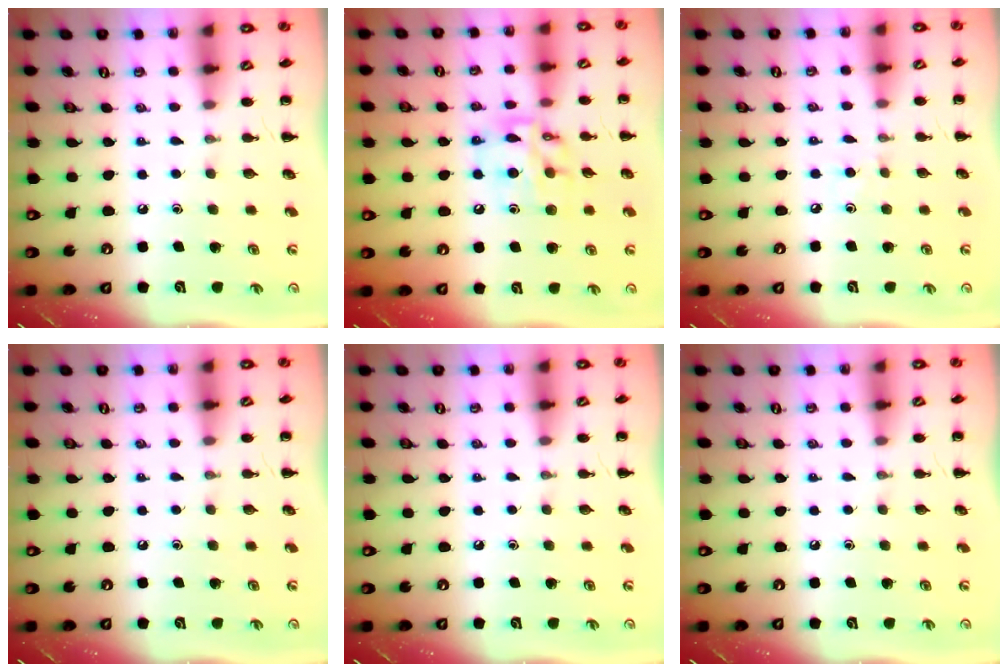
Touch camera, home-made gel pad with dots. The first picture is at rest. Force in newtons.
{"total": 12.9, "press": 12.7, "slide": 2.1}
{"total": 2.5, "press": 2.3, "slide": 0.9}
{"total": 0.0}
{"total": 0.0}
{"total": 0.0}